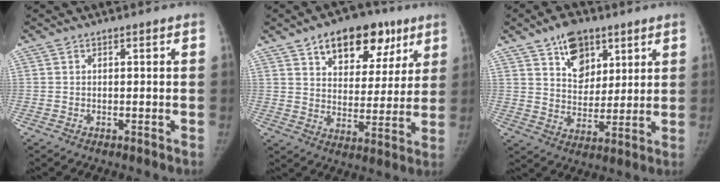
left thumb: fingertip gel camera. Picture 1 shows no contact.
{"total": 16.3, "force": [9.2, 9.5, 9.5], "torque": [-0.080, -0.024, 0.138]}
{"total": 10.4, "force": [5.9, 6.7, 5.3], "torque": [-0.051, -0.032, 0.101]}